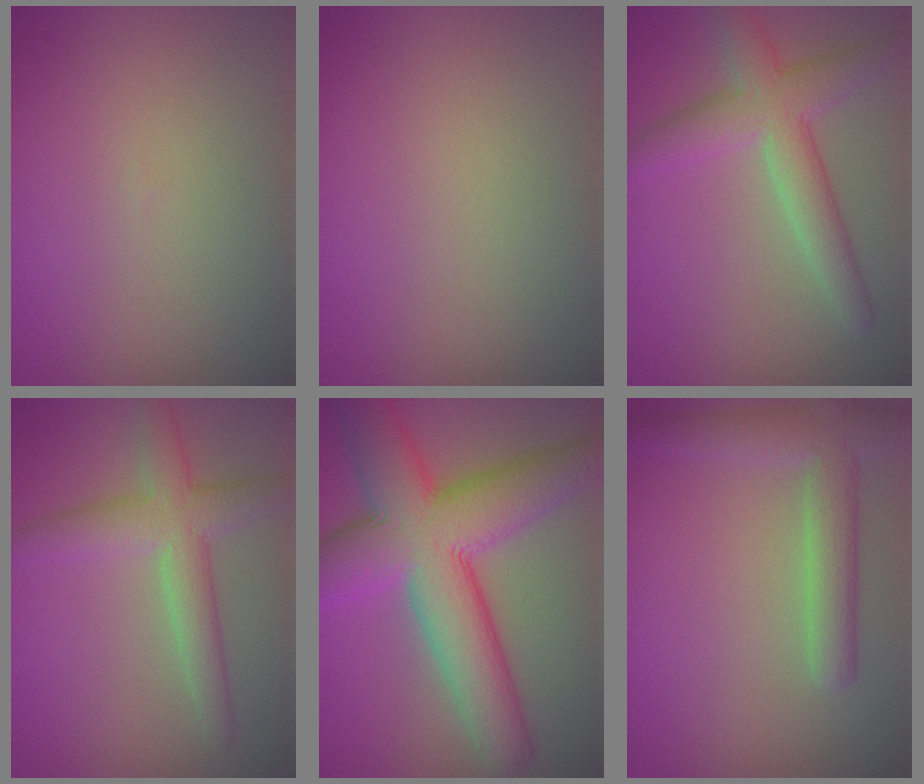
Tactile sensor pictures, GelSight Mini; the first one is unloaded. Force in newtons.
{"total": 0.0}
{"total": 5.2, "press": 5.2, "slide": 0.2}
{"total": 4.7, "press": 4.7, "slide": 0.4}
{"total": 12.0, "press": 12.0, "slide": 0.2}
{"total": 4.6, "press": 4.6, "slide": 0.5}